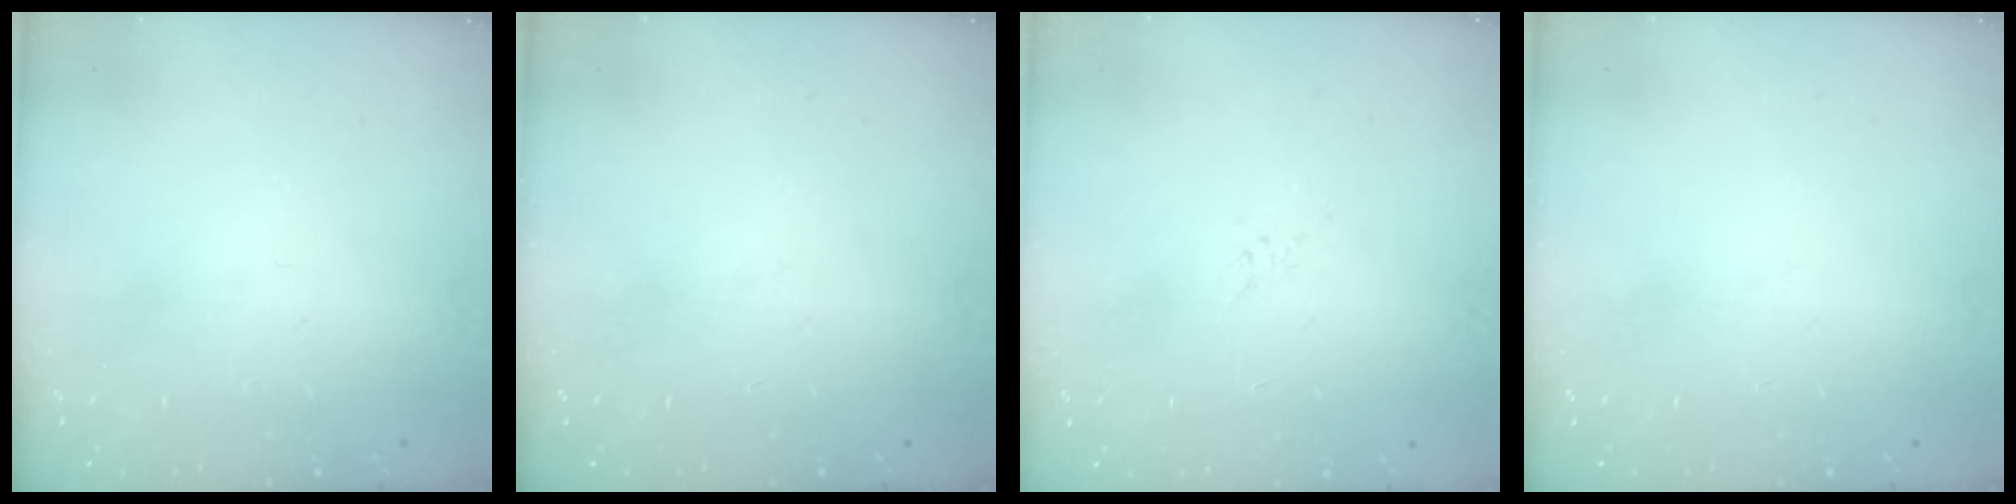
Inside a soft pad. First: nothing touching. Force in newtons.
{"total": 0.0}
{"total": 0.5, "press": 0.5, "slide": 0.2}
{"total": 0.0}